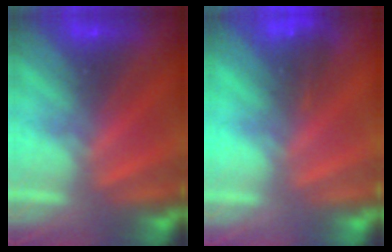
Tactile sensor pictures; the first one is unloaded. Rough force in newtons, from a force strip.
{"total": 4.5}